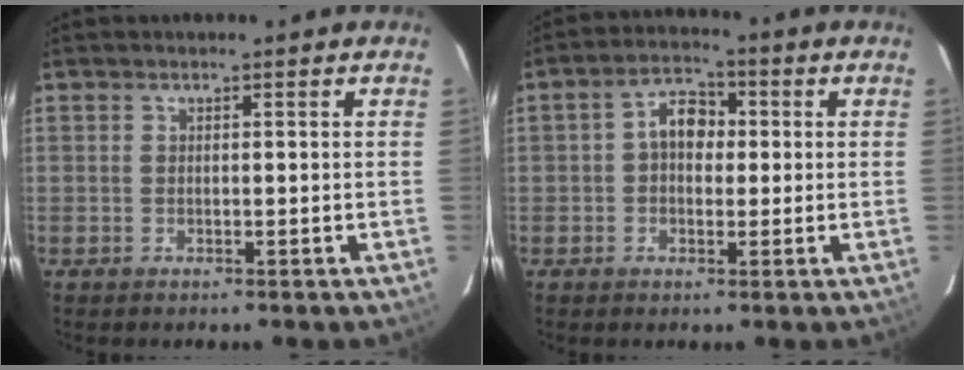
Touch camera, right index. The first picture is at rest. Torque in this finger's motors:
{"motor_torque": [0.68, -0.12, 0.17, 0.09]}